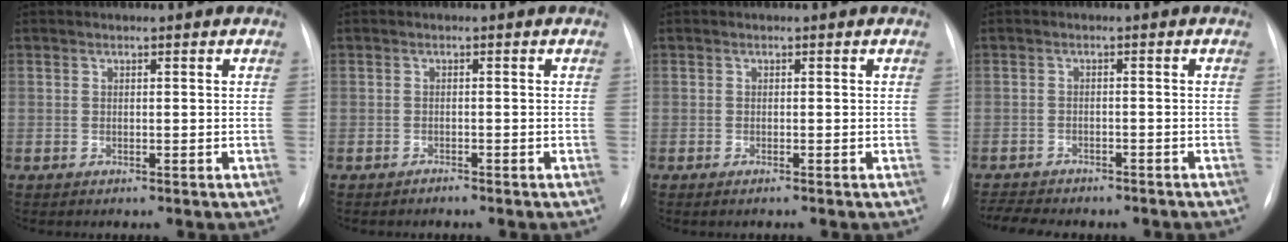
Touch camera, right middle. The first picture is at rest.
{"total": 0.6, "force": [-0.6, 0.0, 0.1], "torque": [-0.005, -0.002, -0.012]}
{"total": 0.8, "force": [-0.6, -0.1, 0.5], "torque": [-0.009, -0.001, -0.009]}
{"total": 8.7, "force": [-7.6, 2.6, 3.3], "torque": [-0.063, 0.002, -0.100]}